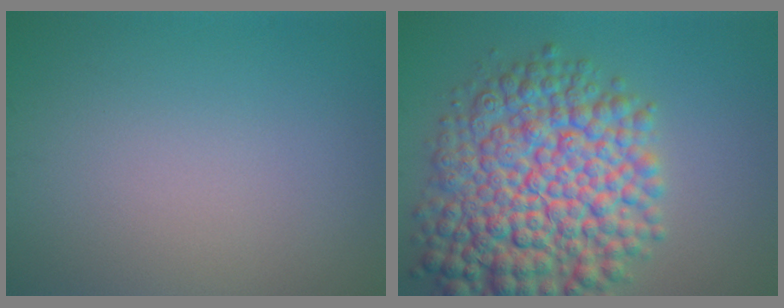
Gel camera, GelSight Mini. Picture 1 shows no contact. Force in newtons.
{"total": 12.2, "press": 12.2, "slide": 0.3}